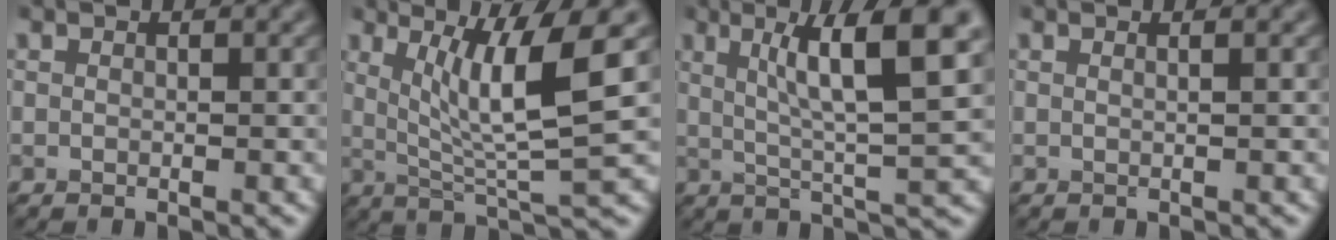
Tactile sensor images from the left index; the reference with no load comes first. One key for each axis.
{"total": 7.7, "fx": 2.1, "fy": 1.2, "fz": 7.3, "tx": -0.122, "ty": -0.007, "tz": 0.039}
{"total": 8.7, "fx": 3.1, "fy": 1.5, "fz": 8.0, "tx": -0.115, "ty": 0.005, "tz": 0.053}
{"total": 1.1, "fx": 0.4, "fy": 0.5, "fz": 0.9, "tx": -0.008, "ty": -0.001, "tz": -0.006}